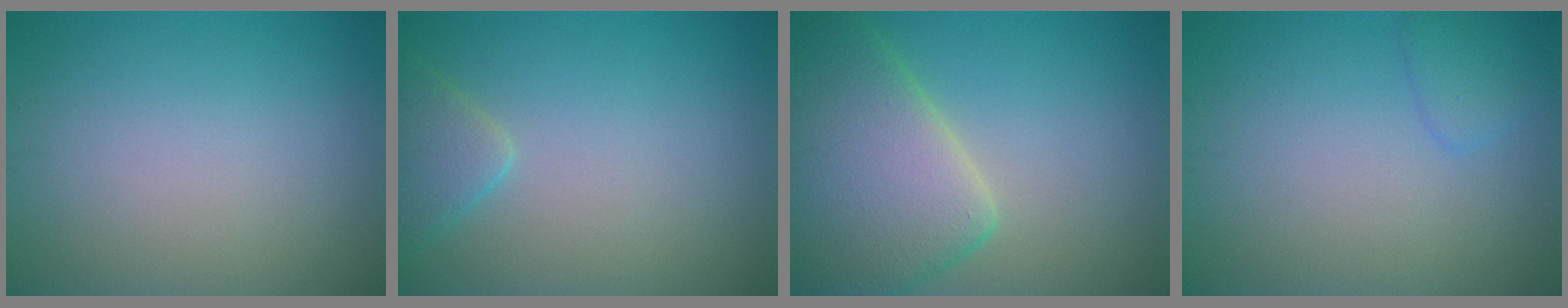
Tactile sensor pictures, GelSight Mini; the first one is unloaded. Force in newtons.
{"total": 2.5, "press": 2.5, "slide": 0.2}
{"total": 10.2, "press": 10.2, "slide": 0.6}
{"total": 1.5, "press": 1.5, "slide": 0.0}